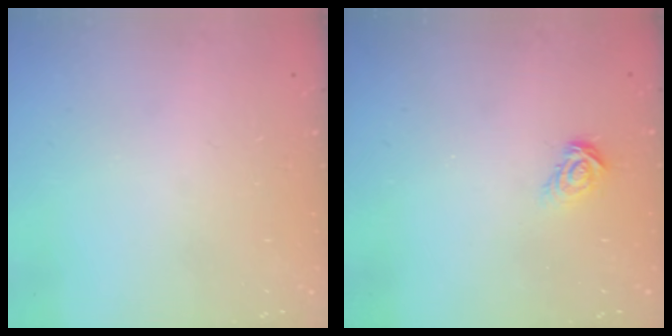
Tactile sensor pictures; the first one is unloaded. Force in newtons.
{"total": 3.9, "press": 3.9, "slide": 0.4}